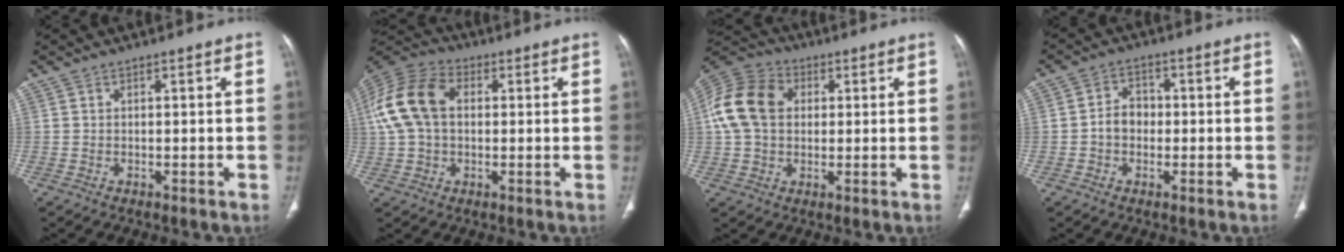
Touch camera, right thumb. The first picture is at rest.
{"total": 14.4, "force": [2.2, 9.7, 10.4], "torque": [-0.214, 0.032, 0.035]}
{"total": 14.0, "force": [2.3, 10.4, 9.1], "torque": [-0.174, 0.026, 0.034]}
{"total": 4.6, "force": [-0.6, 3.7, 2.6], "torque": [-0.028, 0.017, -0.019]}